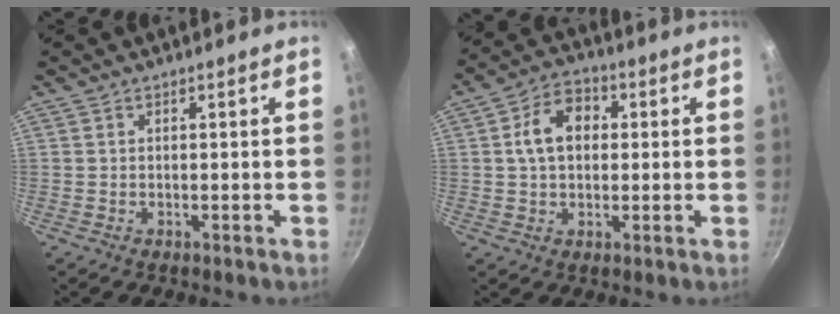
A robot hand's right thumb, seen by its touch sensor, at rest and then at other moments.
{"total": 9.1, "force": [1.3, 6.6, 6.1], "torque": [-0.075, 0.018, 0.010]}